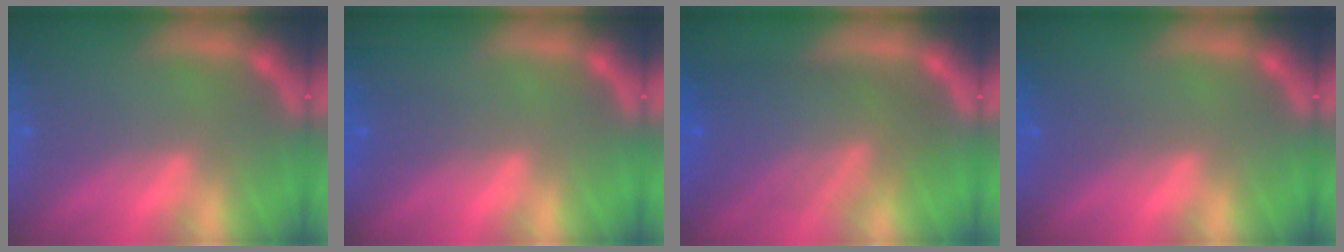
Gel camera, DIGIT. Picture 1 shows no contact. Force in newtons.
{"total": 1.5}
{"total": 9.0}
{"total": 1.5}